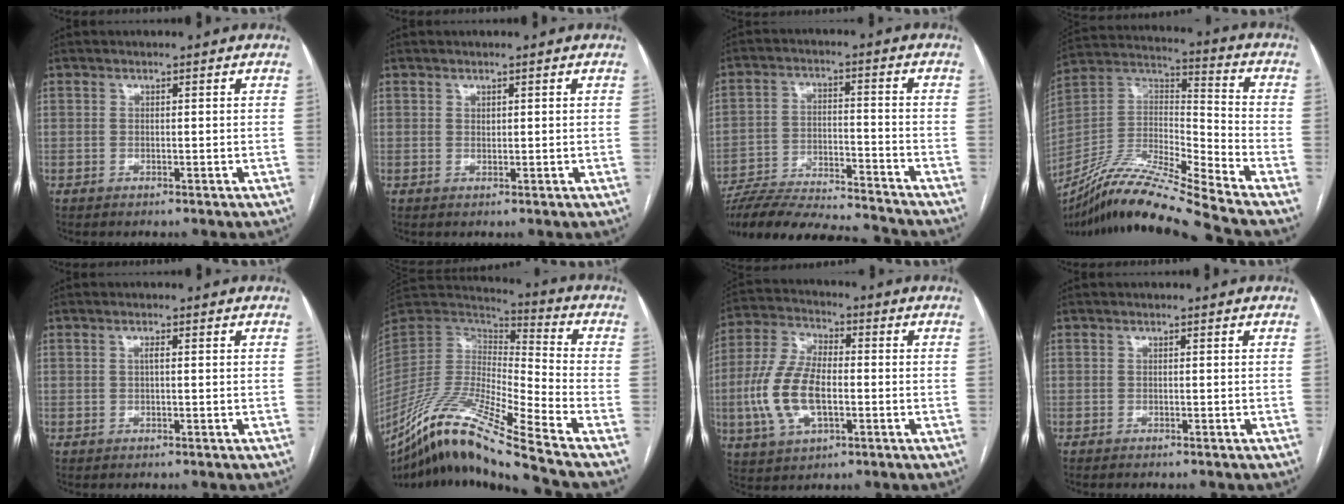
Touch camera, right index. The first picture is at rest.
{"total": 0.5, "force": [0.3, 0.3, 0.3], "torque": [-0.003, -0.002, 0.006]}
{"total": 18.9, "force": [-17.9, 1.0, 5.9], "torque": [-0.125, -0.012, -0.279]}
{"total": 19.0, "force": [-16.5, -1.5, 9.3], "torque": [-0.192, 0.002, -0.306]}
{"total": 0.8, "force": [0.1, 0.1, 0.8], "torque": [-0.015, 0.002, 0.000]}
{"total": 20.6, "force": [-15.5, -0.9, 13.4], "torque": [-0.292, -0.030, -0.295]}
{"total": 12.3, "force": [-2.3, 5.8, 10.6], "torque": [-0.246, 0.009, -0.041]}
{"total": 1.7, "force": [-1.5, 0.2, 0.7], "torque": [-0.010, -0.002, -0.017]}